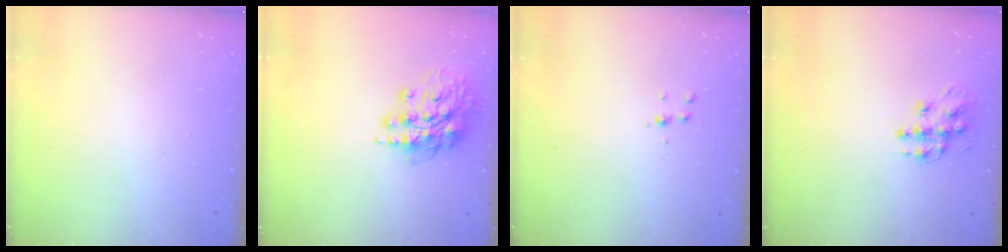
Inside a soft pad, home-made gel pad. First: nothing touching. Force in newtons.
{"total": 15.0, "press": 14.9, "slide": 1.6}
{"total": 4.4, "press": 4.3, "slide": 0.4}
{"total": 11.8, "press": 11.8, "slide": 0.6}